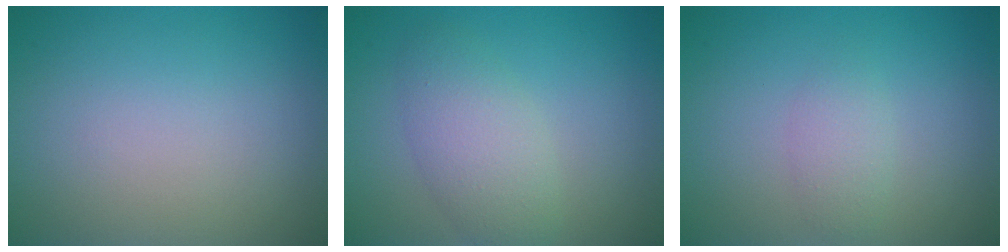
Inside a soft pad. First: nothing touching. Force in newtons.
{"total": 3.7, "press": 3.7, "slide": 0.1}
{"total": 1.5, "press": 1.5, "slide": 0.0}